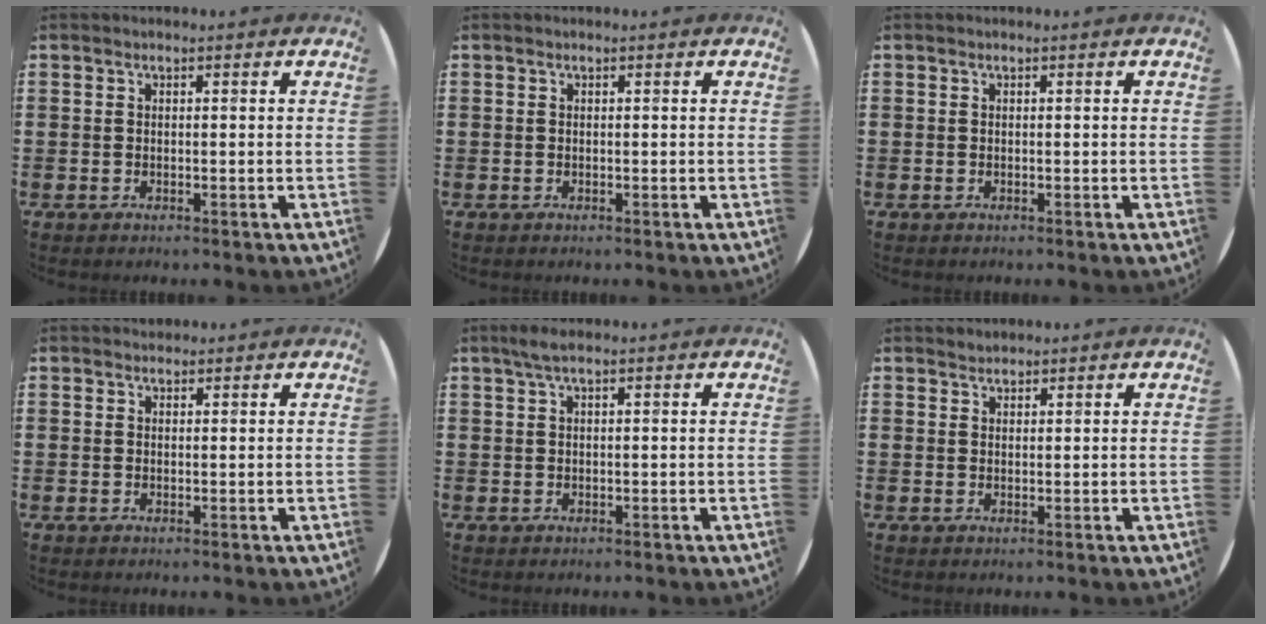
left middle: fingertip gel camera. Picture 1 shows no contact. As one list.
[{"total": 0.0}, {"total": 0.0}, {"total": 0.7, "force": [0.7, 0.2, -0.1], "torque": [0.002, 0.004, 0.014]}, {"total": 1.7, "force": [1.0, 0.1, 1.4], "torque": [-0.027, 0.004, 0.017]}, {"total": 1.1, "force": [1.1, 0.3, -0.1], "torque": [0.008, -0.001, 0.019]}]